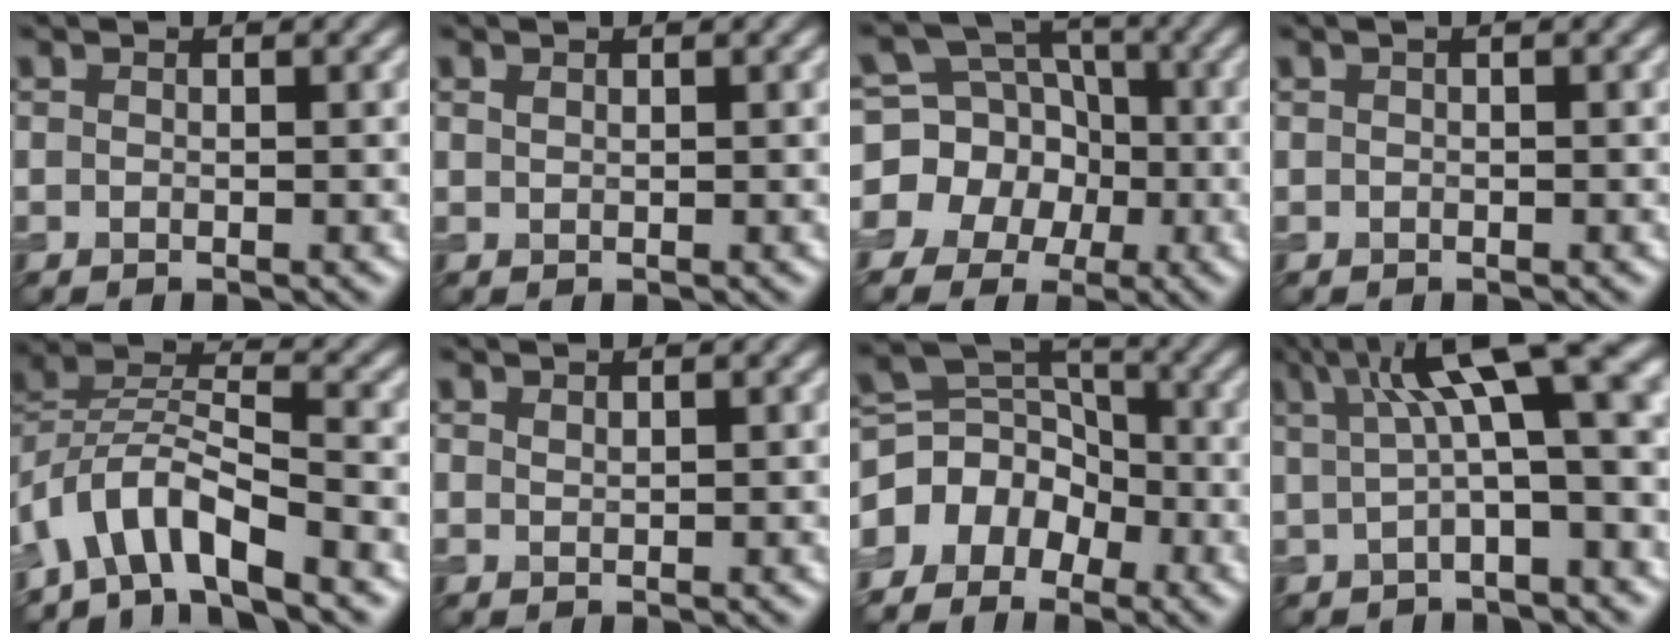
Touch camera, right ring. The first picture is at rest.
{"total": 0.6, "force": [0.4, 0.3, 0.2], "torque": [-0.008, -0.001, 0.010]}
{"total": 9.6, "force": [-2.6, 8.6, 3.3], "torque": [-0.066, 0.007, -0.069]}
{"total": 0.8, "force": [0.3, 0.2, 0.7], "torque": [-0.014, 0.004, 0.003]}
{"total": 6.5, "force": [-4.5, 2.3, 4.1], "torque": [-0.065, 0.006, -0.094]}
{"total": 0.7, "force": [0.6, 0.2, 0.2], "torque": [-0.005, -0.002, 0.013]}
{"total": 5.9, "force": [-2.8, 4.4, 2.8], "torque": [-0.028, 0.016, -0.058]}
{"total": 10.2, "force": [3.1, 2.9, 9.2], "torque": [-0.134, 0.030, 0.044]}